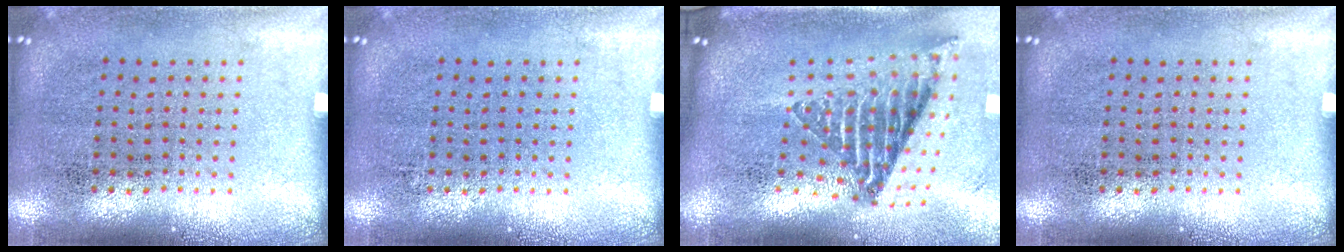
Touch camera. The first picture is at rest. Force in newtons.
{"total": 0.0}
{"total": 2.5, "press": 1.6, "slide": 1.9}
{"total": 0.0}